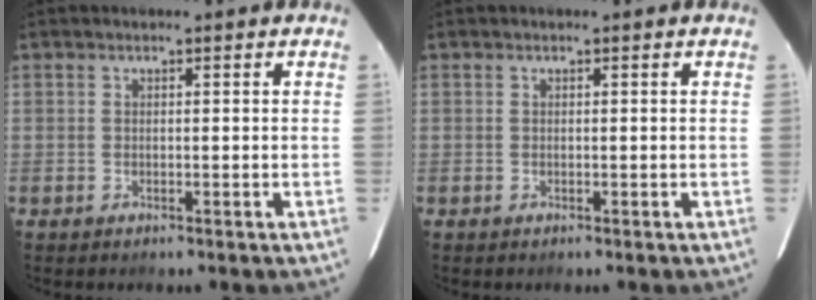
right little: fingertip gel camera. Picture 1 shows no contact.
{"total": 0.0}